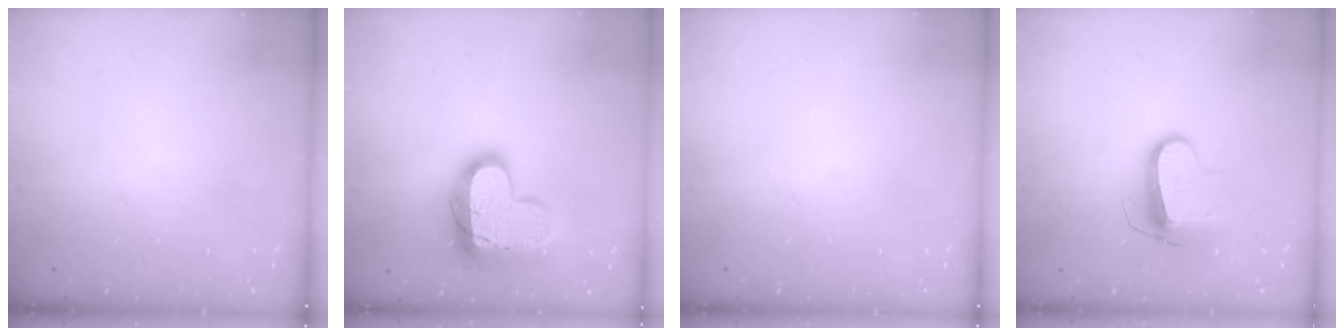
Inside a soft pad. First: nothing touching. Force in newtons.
{"total": 18.5, "press": 18.5, "slide": 1.4}
{"total": 0.0}
{"total": 9.5, "press": 9.5, "slide": 0.2}